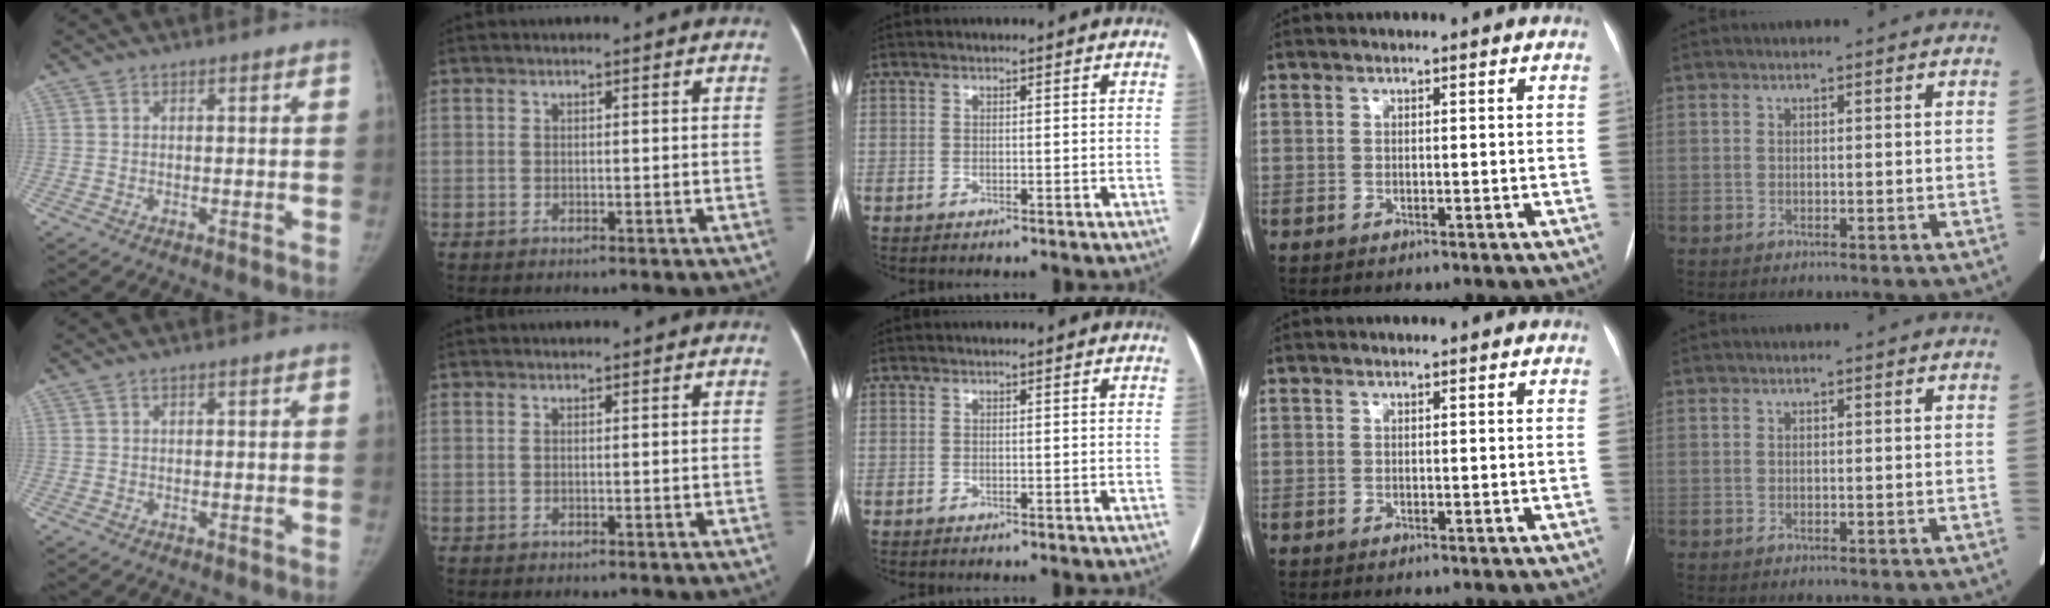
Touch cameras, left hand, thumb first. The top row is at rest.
{}